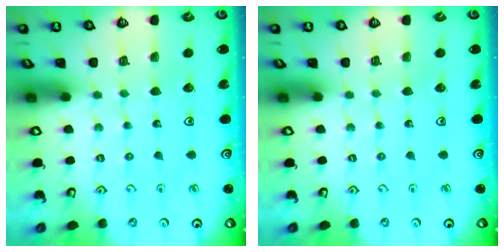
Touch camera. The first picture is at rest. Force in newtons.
{"total": 0.0}